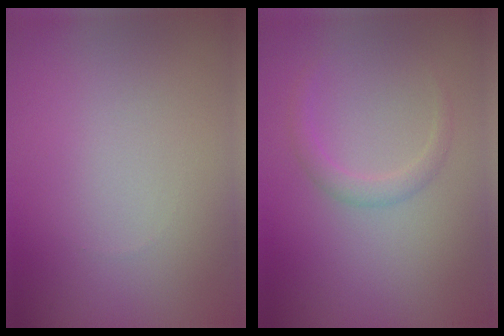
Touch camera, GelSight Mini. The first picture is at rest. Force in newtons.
{"total": 1.4, "press": 1.4, "slide": 0.1}